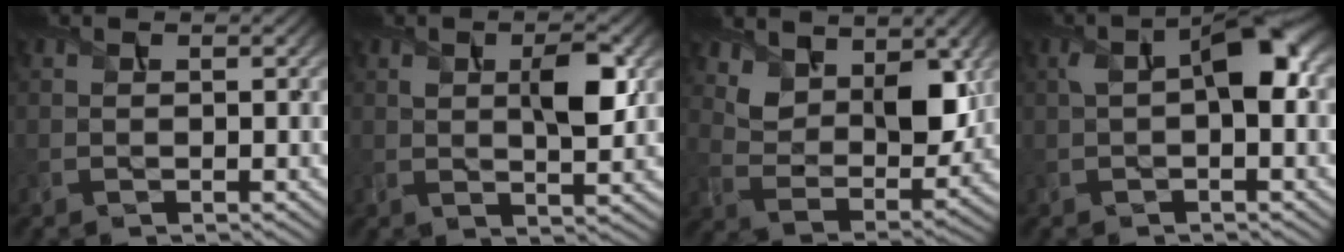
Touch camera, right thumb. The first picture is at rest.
{"total": 5.5, "force": [1.5, 2.2, 4.8], "torque": [-0.087, -0.002, 0.028]}
{"total": 9.2, "force": [5.1, 5.3, 5.5], "torque": [-0.113, -0.020, 0.093]}
{"total": 6.2, "force": [0.7, 2.7, 5.6], "torque": [-0.098, 0.013, 0.010]}